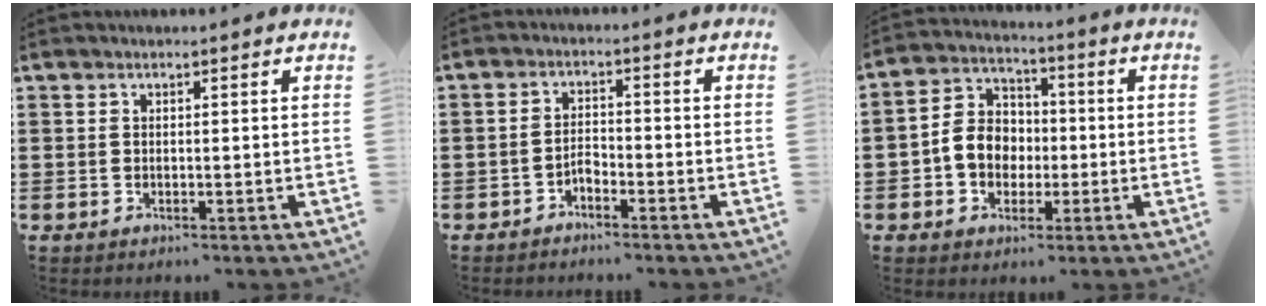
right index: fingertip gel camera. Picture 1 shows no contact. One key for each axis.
{"total": 2.0, "fx": -1.8, "fy": 0.7, "fz": 0.7, "tx": -0.020, "ty": 0.006, "tz": -0.038}
{"total": 7.1, "fx": -1.1, "fy": 6.0, "fz": 3.6, "tx": -0.084, "ty": 0.011, "tz": -0.023}